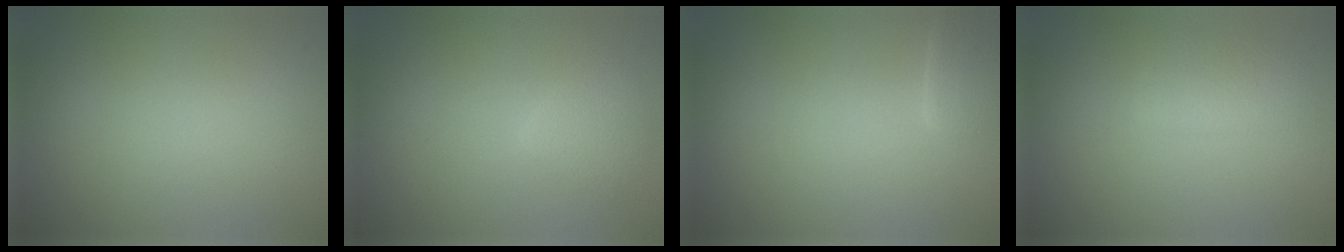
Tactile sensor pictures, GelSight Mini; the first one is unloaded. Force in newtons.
{"total": 1.8, "press": 1.8, "slide": 0.1}
{"total": 2.0, "press": 2.0, "slide": 0.1}
{"total": 1.9, "press": 1.9, "slide": 0.1}